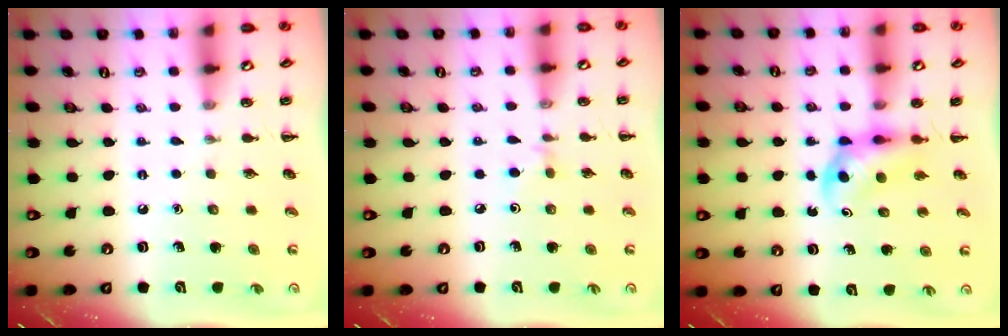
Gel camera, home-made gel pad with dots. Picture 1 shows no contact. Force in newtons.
{"total": 2.2, "press": 2.0, "slide": 0.8}
{"total": 4.3, "press": 4.1, "slide": 1.0}